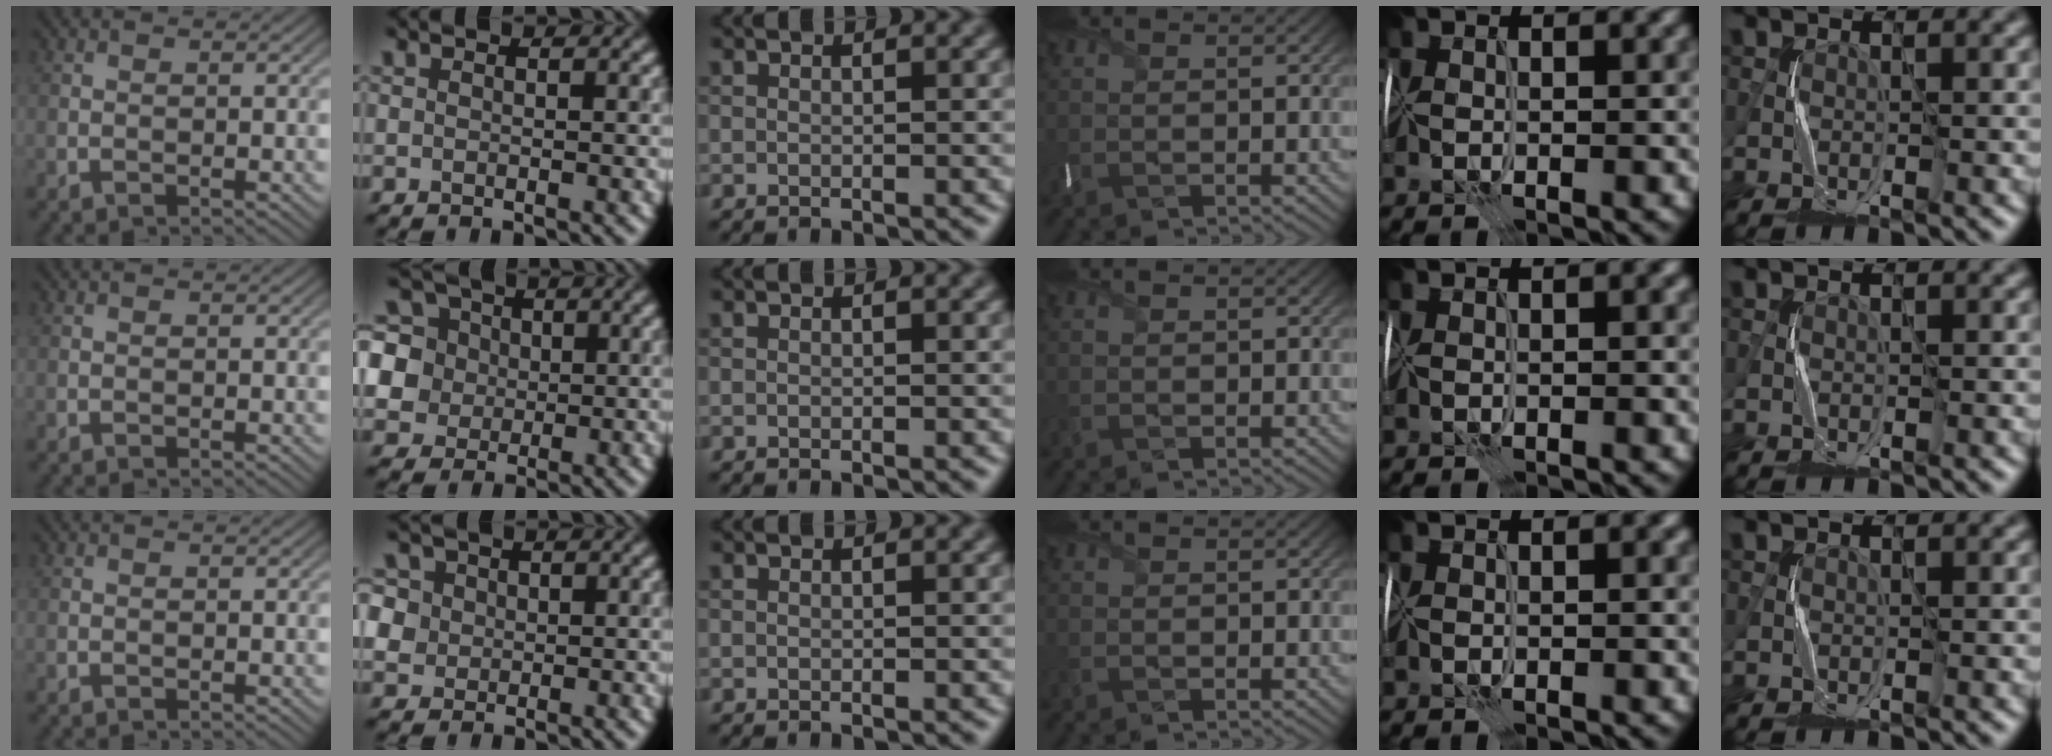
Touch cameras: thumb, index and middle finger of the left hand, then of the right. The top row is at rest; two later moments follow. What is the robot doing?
{"motion": "wrap", "object": "cellophane"}